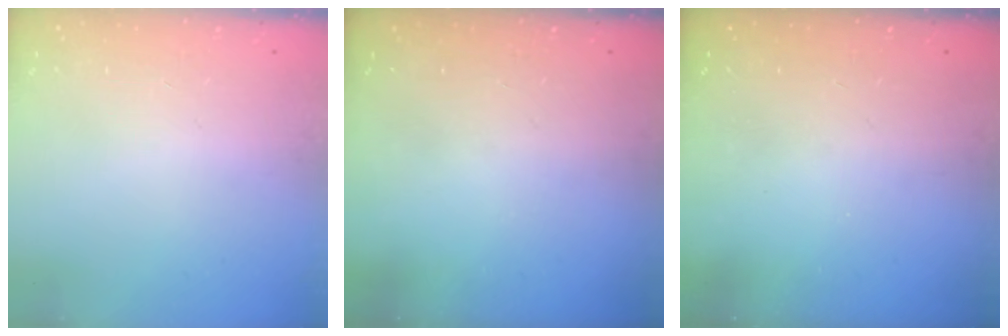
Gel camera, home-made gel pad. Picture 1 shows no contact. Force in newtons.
{"total": 0.0}
{"total": 0.0}